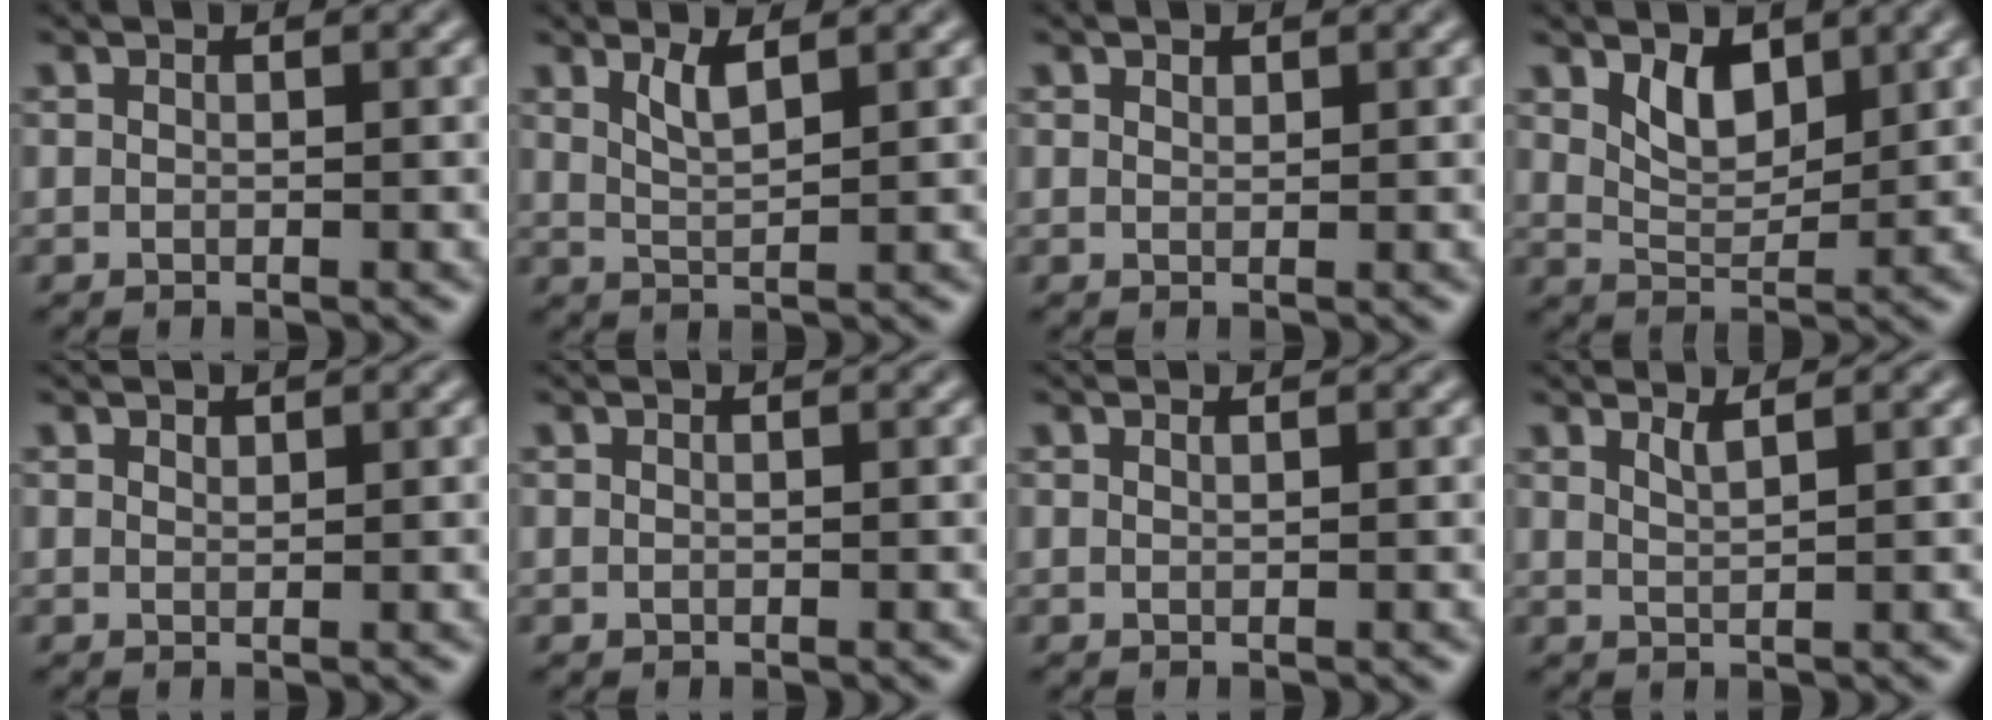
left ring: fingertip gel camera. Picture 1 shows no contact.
{"total": 2.1, "force": [1.3, 0.5, 1.5], "torque": [-0.029, -0.004, 0.027]}
{"total": 0.5, "force": [0.5, 0.2, 0.1], "torque": [-0.002, -0.003, 0.010]}
{"total": 3.0, "force": [1.8, 1.6, 1.9], "torque": [-0.039, -0.008, 0.034]}
{"total": 0.6, "force": [0.5, 0.2, 0.1], "torque": [-0.002, -0.003, 0.011]}
{"total": 0.0}
{"total": 0.0}
{"total": 1.4, "force": [0.9, 0.4, 1.0], "torque": [-0.008, 0.000, 0.014]}